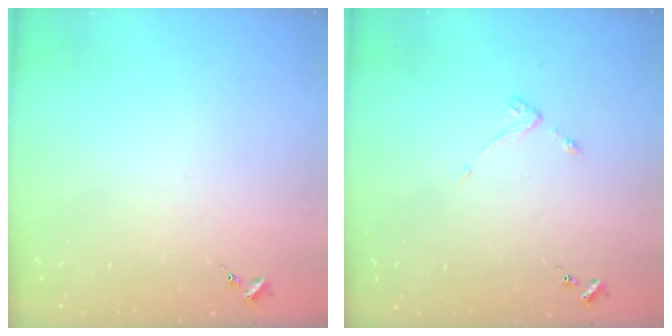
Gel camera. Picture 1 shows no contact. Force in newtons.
{"total": 2.6, "press": 2.6, "slide": 0.5}